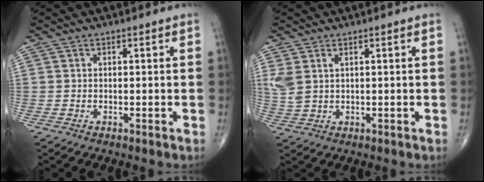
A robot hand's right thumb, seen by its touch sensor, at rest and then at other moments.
{"total": 4.2, "force": [1.5, 2.4, 3.1], "torque": [-0.084, 0.004, 0.040]}